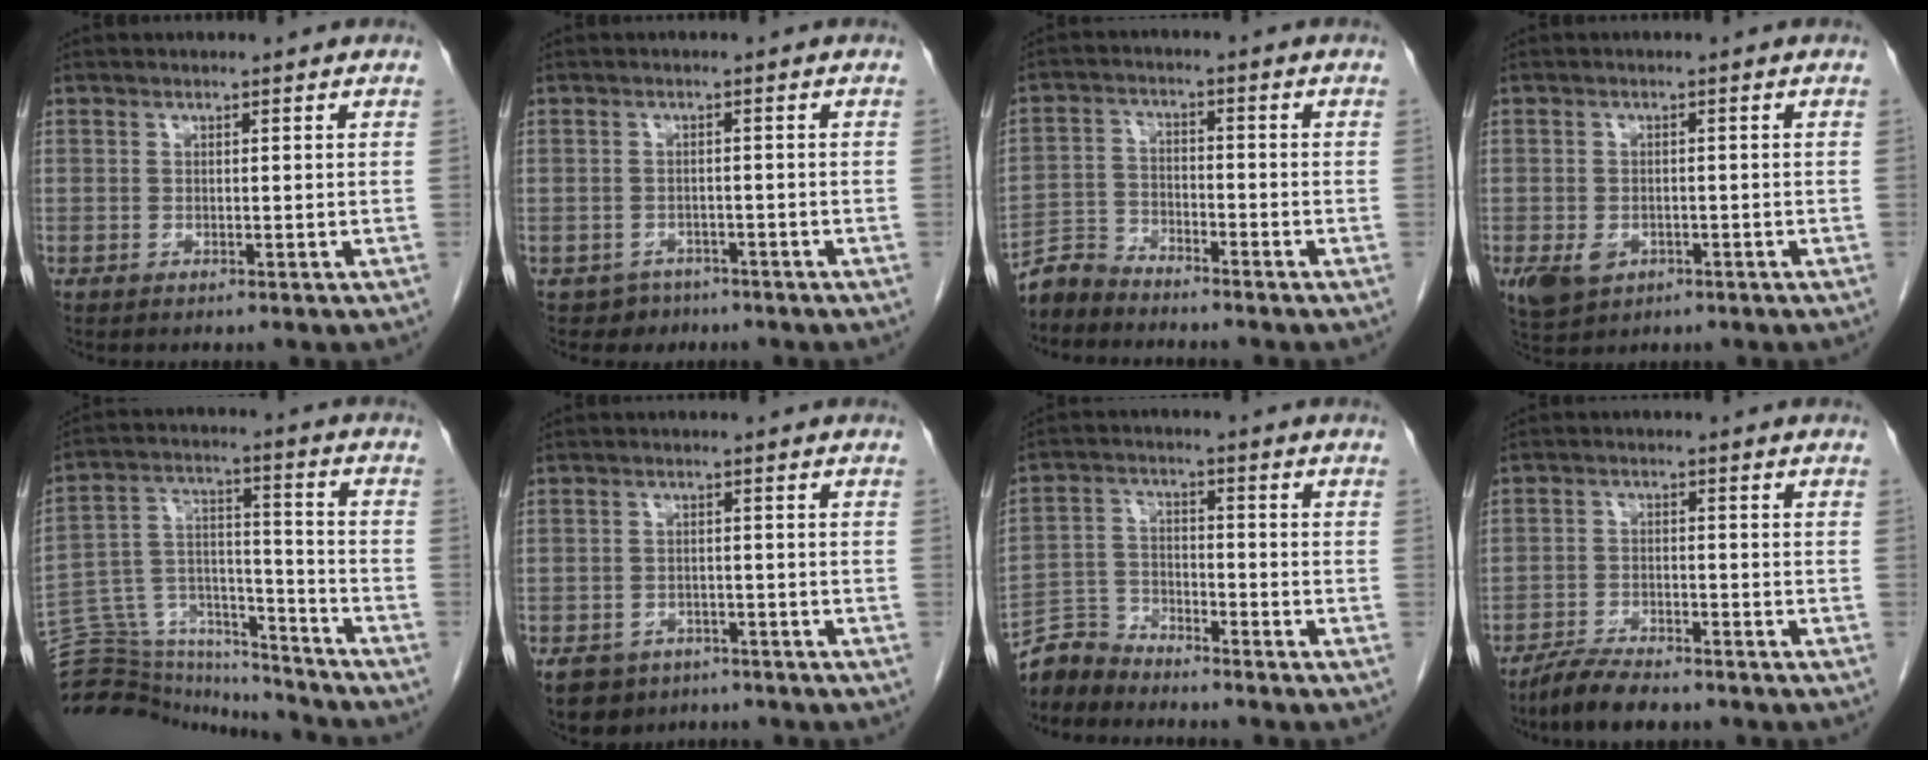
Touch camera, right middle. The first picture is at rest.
{"total": 2.9, "force": [-1.9, 2.1, -0.5], "torque": [0.002, 0.008, -0.027]}
{"total": 4.9, "force": [-4.8, 1.0, -0.2], "torque": [0.000, -0.005, -0.095]}
{"total": 5.1, "force": [-2.3, 3.7, 2.7], "torque": [-0.052, -0.007, -0.028]}
{"total": 21.1, "force": [-20.2, 4.7, 4.2], "torque": [-0.110, 0.042, -0.318]}
{"total": 6.0, "force": [-4.2, 4.1, 1.2], "torque": [-0.024, 0.005, -0.061]}
{"total": 6.2, "force": [-6.0, 1.3, -0.3], "torque": [0.001, 0.002, -0.119]}
{"total": 5.8, "force": [-5.0, 1.3, 2.7], "torque": [-0.057, -0.012, -0.091]}